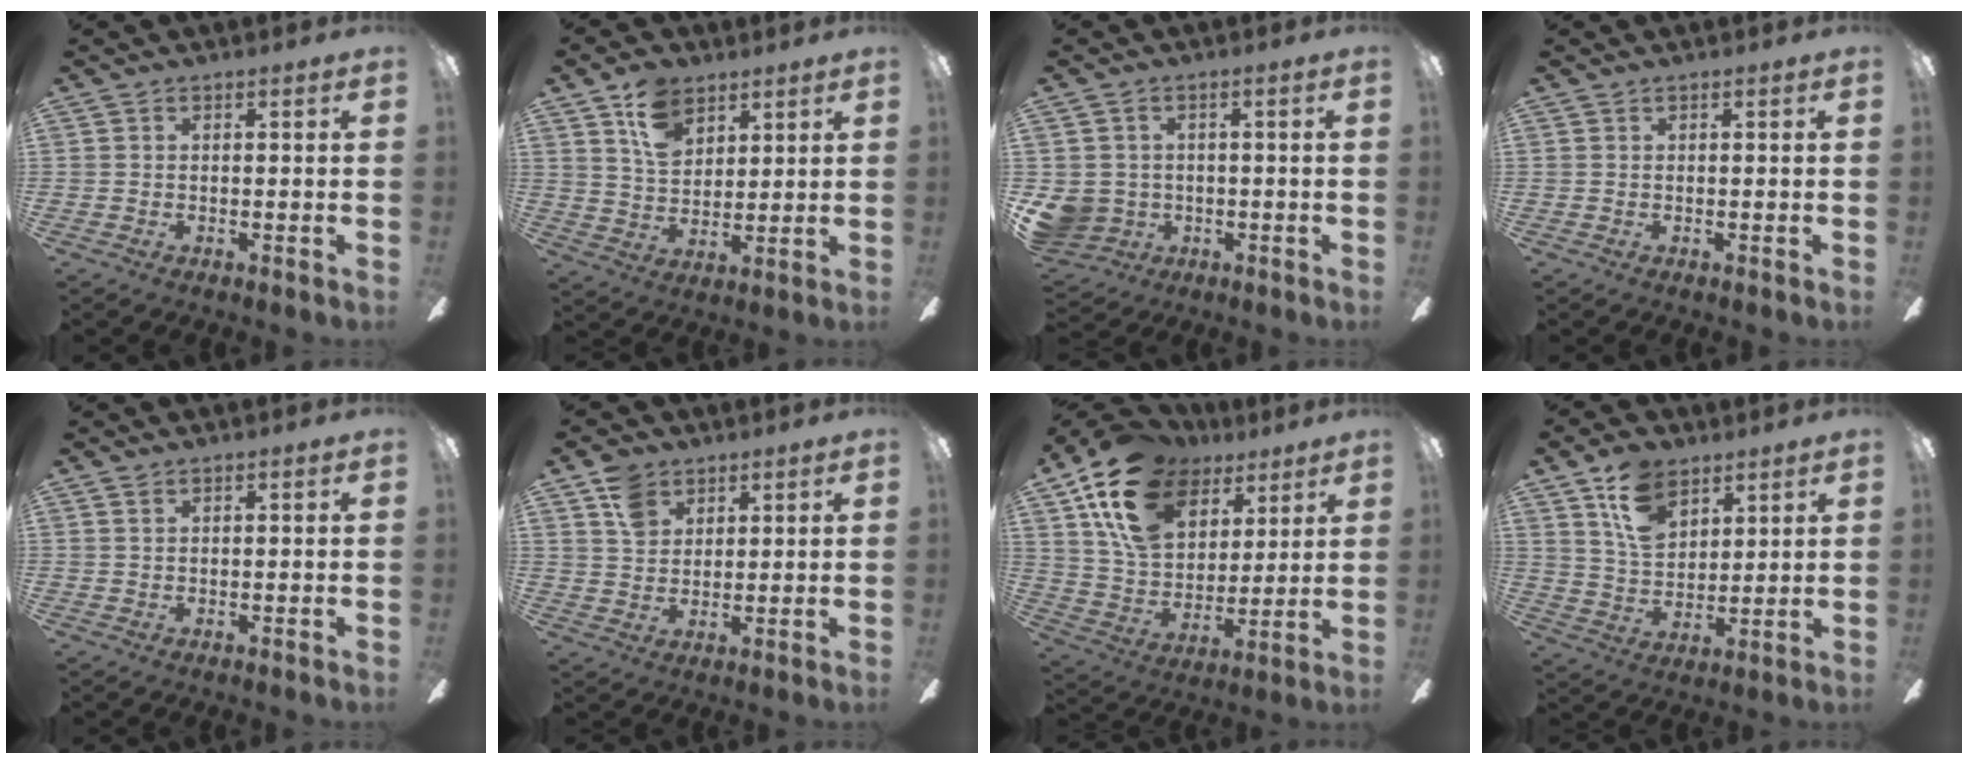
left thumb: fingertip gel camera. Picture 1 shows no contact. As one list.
[{"total": 9.9, "force": [6.0, 6.4, 4.6], "torque": [-0.079, -0.013, 0.112]}, {"total": 6.8, "force": [-1.2, 6.4, 2.0], "torque": [-0.061, 0.003, -0.024]}, {"total": 0.0}, {"total": 0.8, "force": [0.3, 0.5, 0.5], "torque": [-0.012, 0.004, 0.005]}, {"total": 7.0, "force": [4.4, 4.8, 2.5], "torque": [-0.044, -0.005, 0.082]}, {"total": 18.9, "force": [10.6, 12.7, 9.3], "torque": [-0.172, -0.042, 0.200]}, {"total": 11.7, "force": [7.2, 7.4, 5.6], "torque": [-0.107, -0.018, 0.138]}]